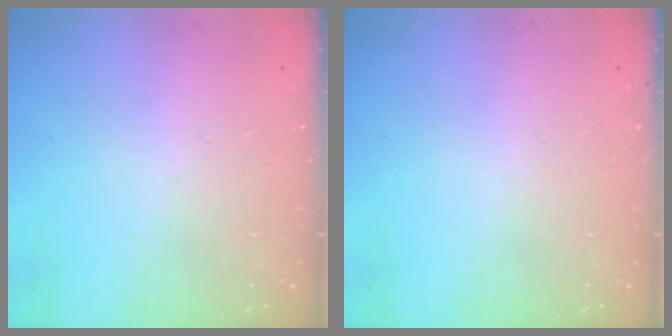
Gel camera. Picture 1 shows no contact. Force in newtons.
{"total": 0.0}